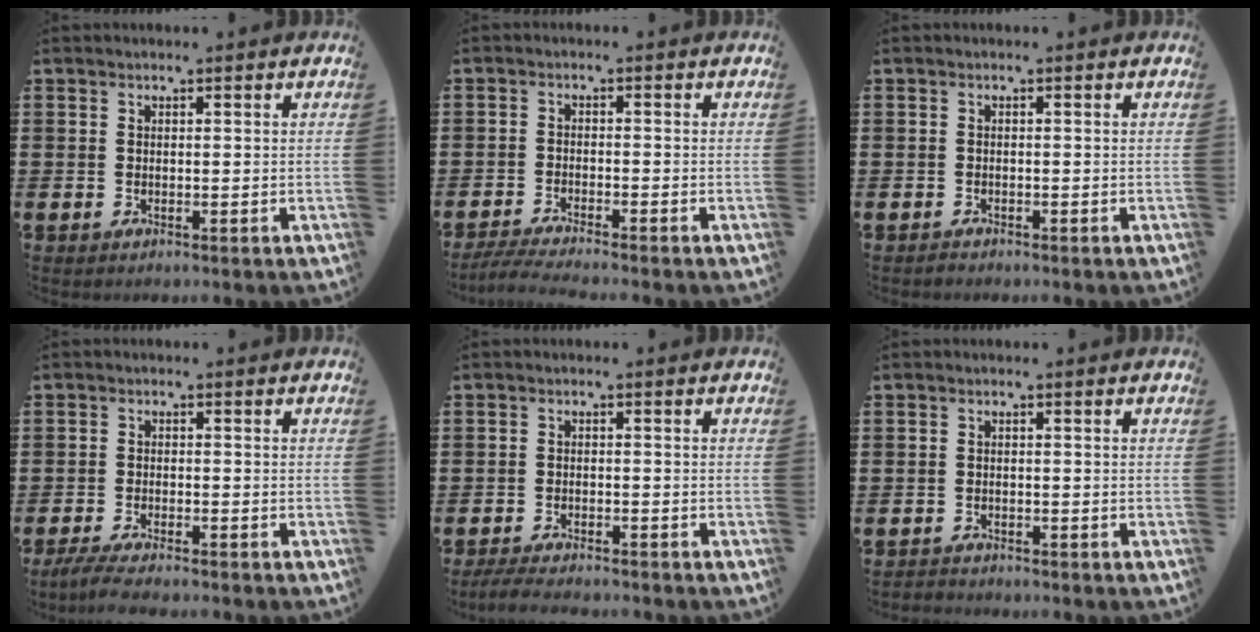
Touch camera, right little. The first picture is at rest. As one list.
[{"total": 2.6, "force": [-2.3, -0.1, 1.2], "torque": [-0.018, 0.001, -0.042]}, {"total": 0.5, "force": [-0.5, 0.1, -0.1], "torque": [0.000, -0.001, -0.011]}, {"total": 2.3, "force": [-2.1, 0.0, 1.1], "torque": [-0.026, 0.000, -0.041]}, {"total": 2.3, "force": [-2.2, 0.1, 0.6], "torque": [-0.011, 0.005, -0.045]}, {"total": 0.9, "force": [-0.9, 0.1, -0.1], "torque": [-0.001, 0.002, -0.020]}]